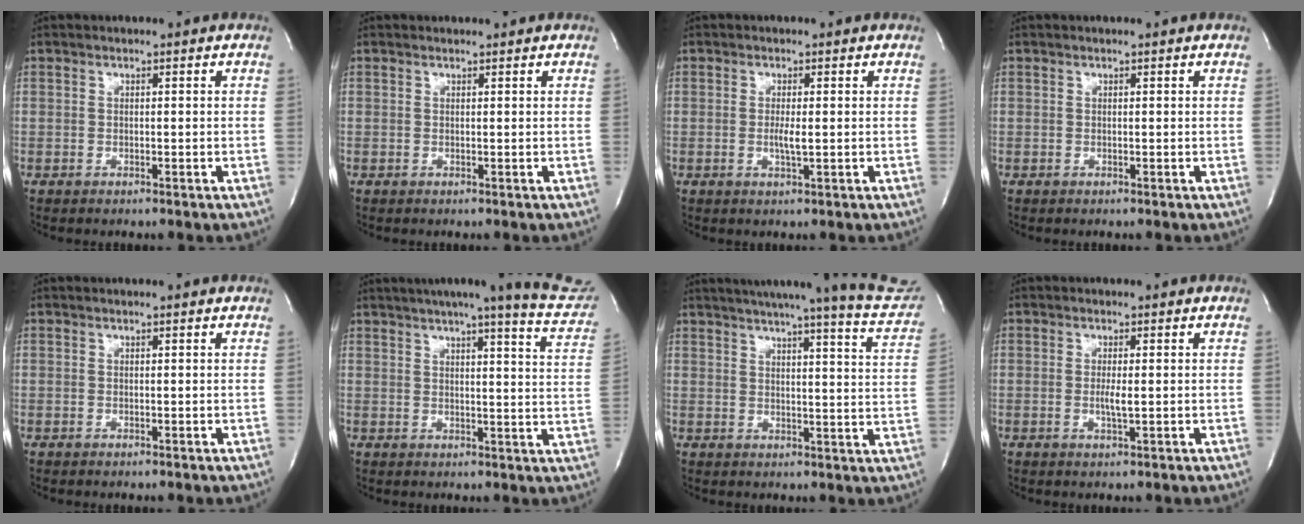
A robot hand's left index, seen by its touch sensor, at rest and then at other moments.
{"total": 0.0}
{"total": 2.1, "force": [-0.5, 0.1, 2.0], "torque": [-0.043, -0.007, -0.009]}
{"total": 0.0}
{"total": 0.0}
{"total": 19.2, "force": [16.6, 0.5, 9.6], "torque": [-0.127, -0.045, 0.182]}
{"total": 23.4, "force": [21.1, 0.2, 10.0], "torque": [-0.144, -0.070, 0.241]}
{"total": 2.0, "force": [-0.5, 0.1, 2.0], "torque": [-0.043, -0.007, -0.008]}